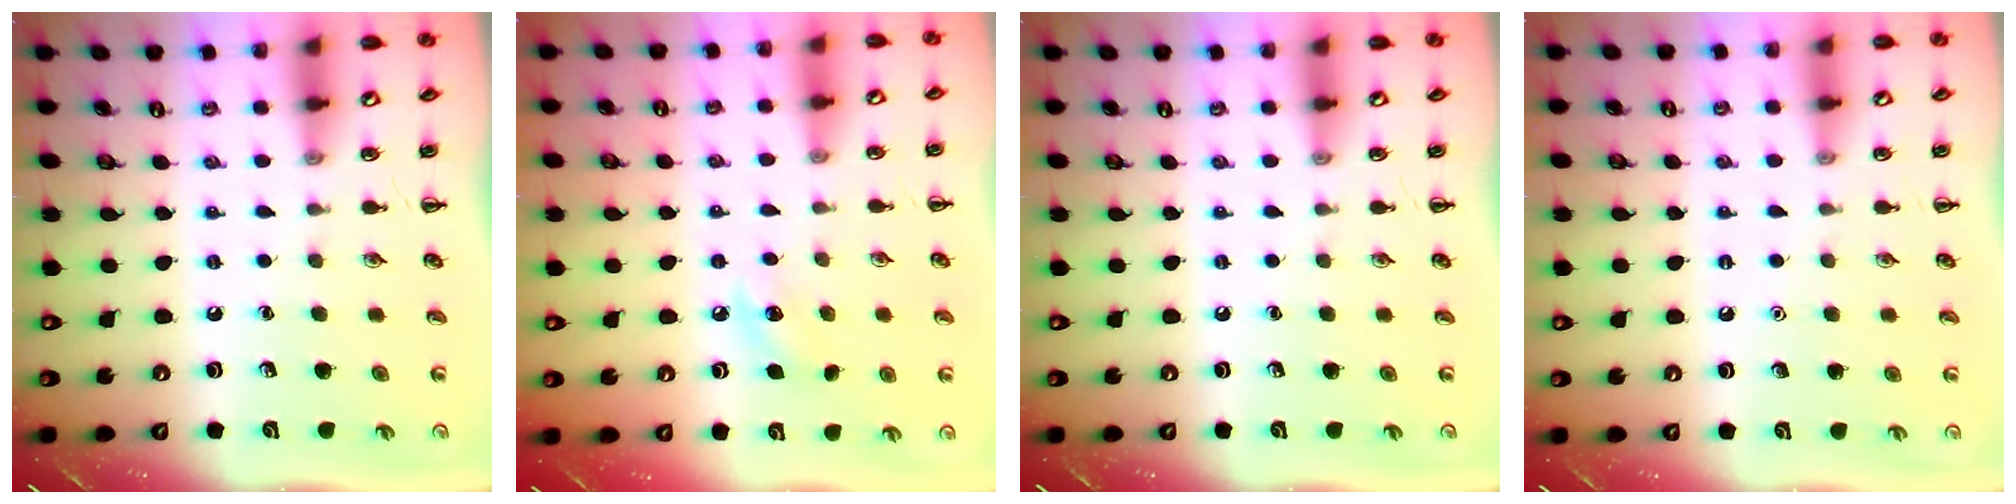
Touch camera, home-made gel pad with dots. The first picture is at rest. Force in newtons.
{"total": 6.3, "press": 6.1, "slide": 1.9}
{"total": 0.0}
{"total": 1.6, "press": 1.6, "slide": 0.1}